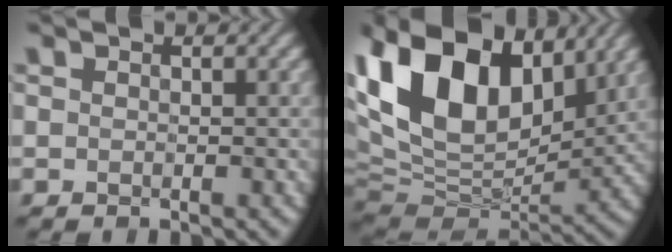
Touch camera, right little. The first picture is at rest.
{"total": 15.7, "force": [6.0, 9.6, 10.9], "torque": [-0.238, 0.037, 0.103]}